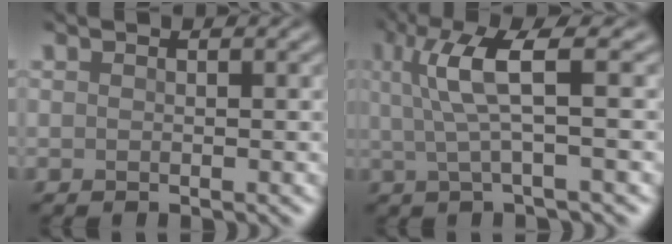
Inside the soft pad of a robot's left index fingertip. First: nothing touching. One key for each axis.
{"total": 4.6, "fx": 0.8, "fy": 0.5, "fz": 4.5, "tx": -0.099, "ty": 0.003, "tz": 0.026}